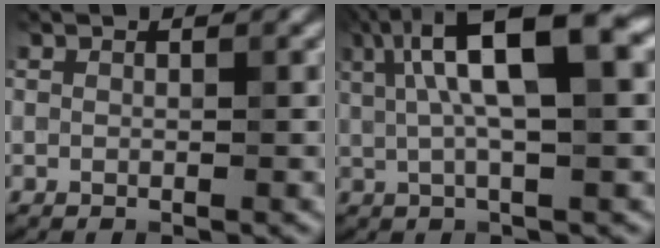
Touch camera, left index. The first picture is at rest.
{"total": 9.8, "force": [2.6, 2.9, 9.0], "torque": [-0.142, 0.024, 0.043]}